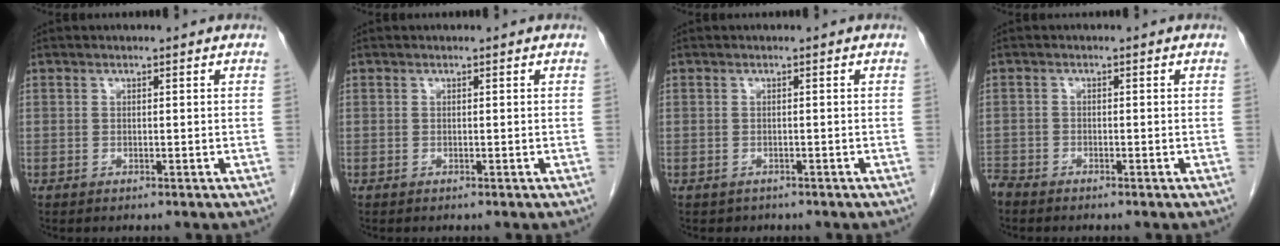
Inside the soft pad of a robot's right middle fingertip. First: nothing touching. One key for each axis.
{"total": 0.0}
{"total": 1.2, "fx": -0.9, "fy": 0.8, "fz": -0.1, "tx": -0.011, "ty": 0.002, "tz": -0.011}
{"total": 2.1, "fx": -2.0, "fy": 0.4, "fz": 0.1, "tx": -0.004, "ty": -0.006, "tz": -0.039}